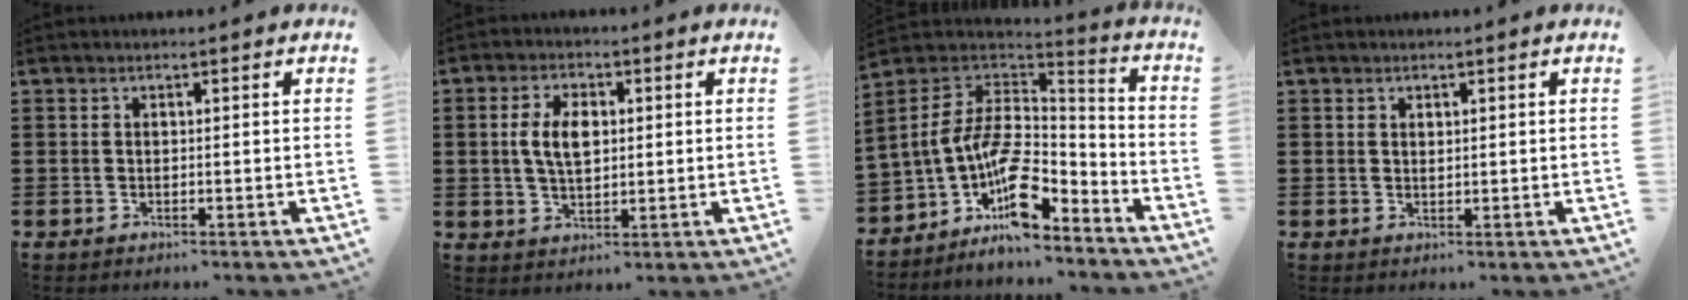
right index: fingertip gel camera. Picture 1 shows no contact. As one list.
[{"total": 5.7, "force": [0.6, 3.0, 4.7], "torque": [-0.096, 0.006, 0.005]}, {"total": 11.3, "force": [-5.6, 5.7, 8.0], "torque": [-0.170, -0.001, -0.109]}, {"total": 0.8, "force": [0.6, 0.5, 0.3], "torque": [-0.007, 0.003, 0.012]}]